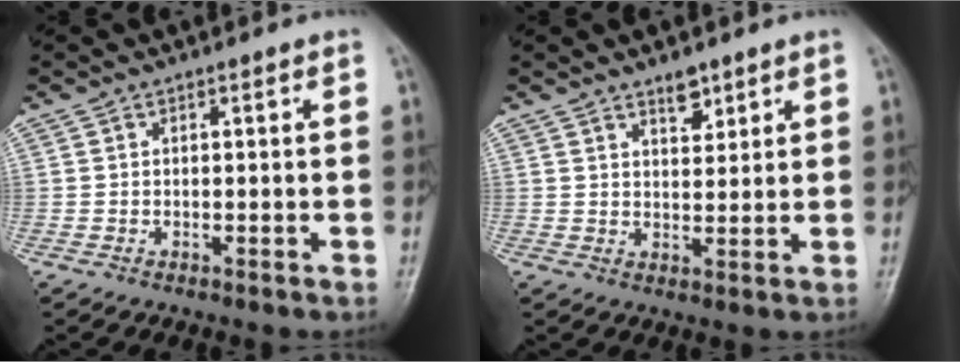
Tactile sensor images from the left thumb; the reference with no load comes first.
{"total": 3.8, "force": [2.7, 1.8, 2.0], "torque": [-0.014, -0.019, 0.045]}